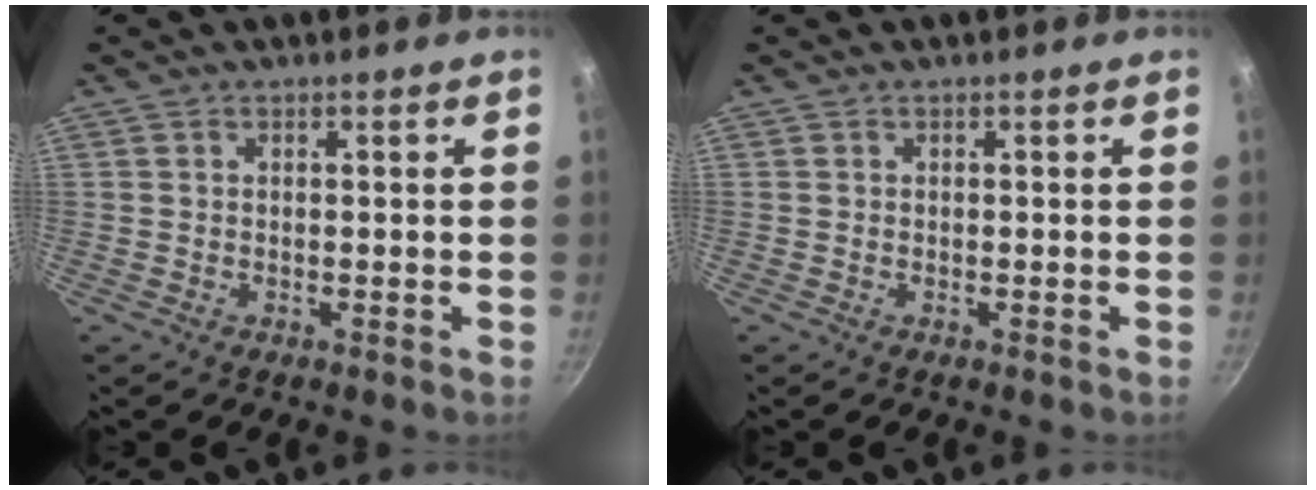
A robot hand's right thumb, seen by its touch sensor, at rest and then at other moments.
{"total": 0.0}